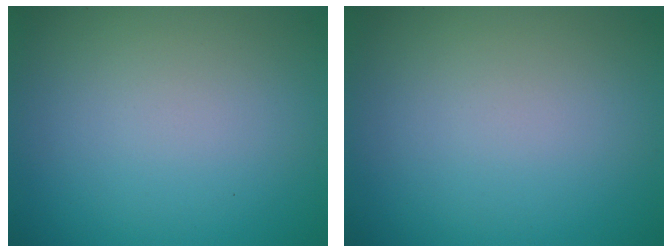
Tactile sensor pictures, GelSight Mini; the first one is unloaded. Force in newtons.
{"total": 0.0}